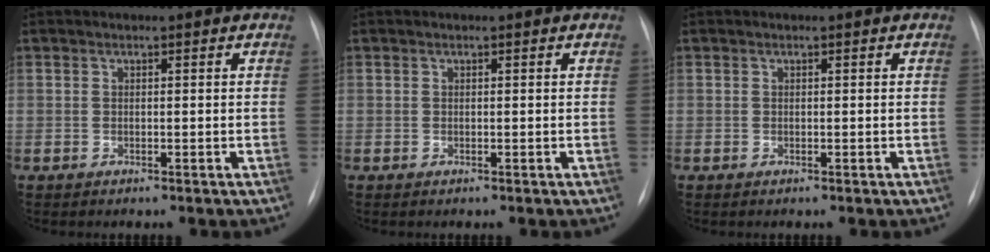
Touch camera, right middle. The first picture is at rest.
{"total": 0.0}
{"total": 0.0}